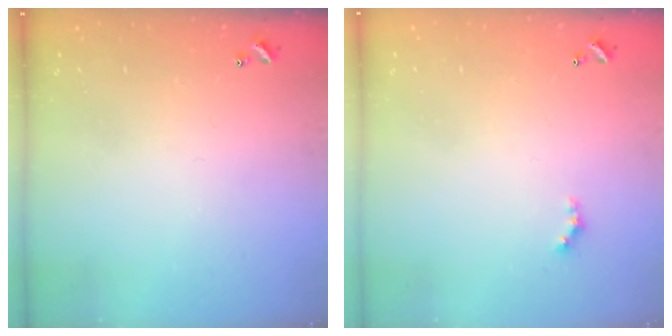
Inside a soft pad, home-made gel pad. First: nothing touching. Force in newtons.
{"total": 1.6, "press": 1.6, "slide": 0.4}